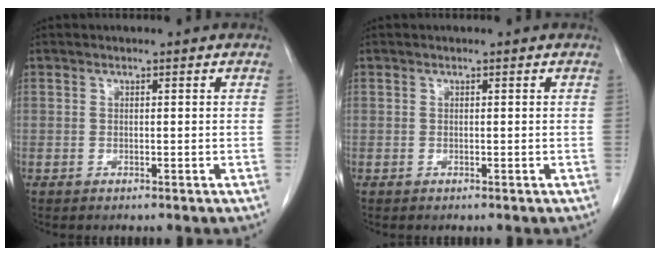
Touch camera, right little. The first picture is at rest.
{"total": 0.0}